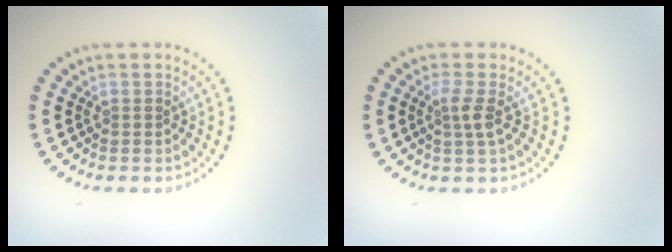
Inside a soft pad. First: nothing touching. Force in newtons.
{"total": 1.8, "press": 1.3, "slide": 1.2}